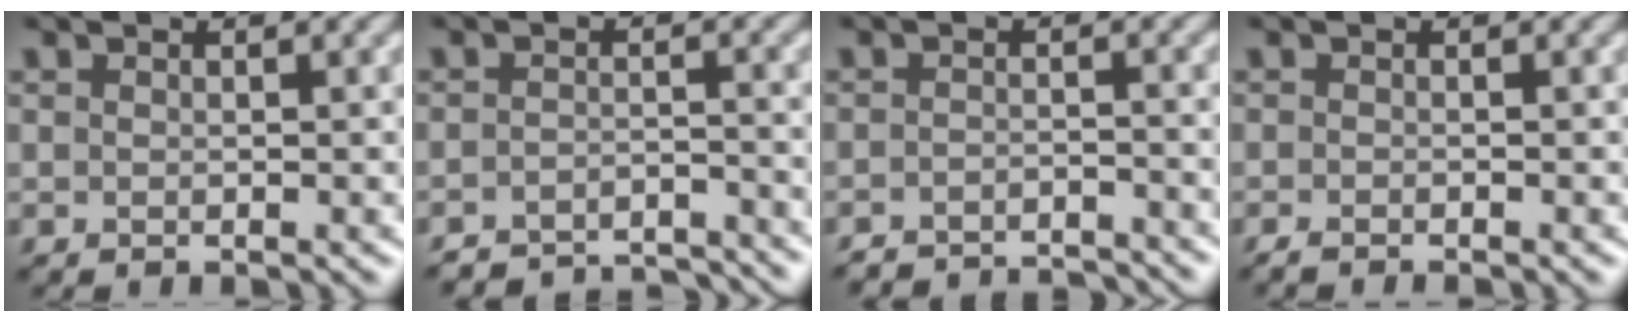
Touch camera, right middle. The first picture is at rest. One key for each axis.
{"total": 6.2, "fx": -6.0, "fy": 1.0, "fz": 1.1, "tx": -0.011, "ty": -0.003, "tz": -0.086}
{"total": 5.6, "fx": -5.5, "fy": 0.8, "fz": 1.0, "tx": -0.010, "ty": -0.004, "tz": -0.079}
{"total": 1.1, "fx": -1.0, "fy": 0.1, "fz": 0.4, "tx": -0.006, "ty": -0.005, "tz": -0.020}